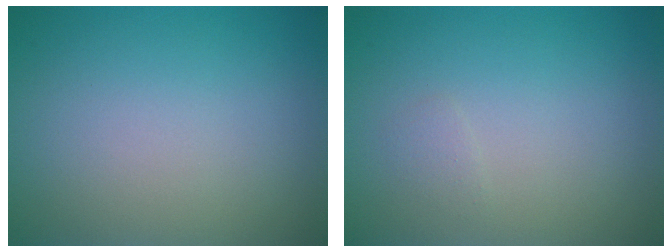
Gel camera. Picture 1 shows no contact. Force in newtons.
{"total": 0.6, "press": 0.6, "slide": 0.0}